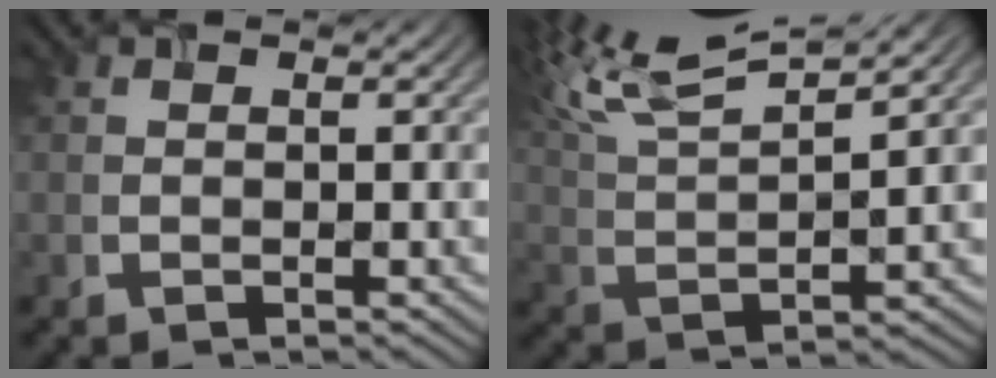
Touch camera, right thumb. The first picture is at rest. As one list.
[{"total": 12.7, "force": [9.3, 2.9, 8.2], "torque": [-0.184, 0.021, 0.130]}]